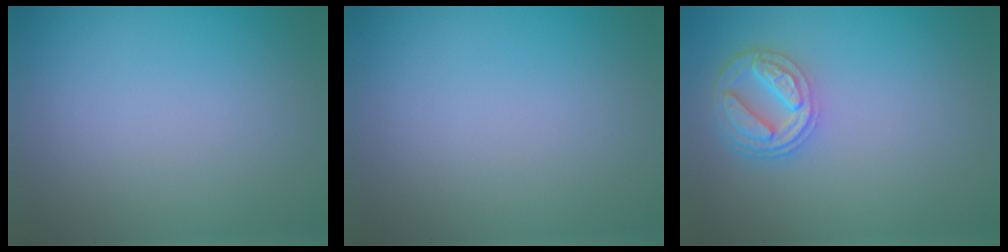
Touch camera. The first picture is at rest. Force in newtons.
{"total": 0.0}
{"total": 4.3, "press": 3.6, "slide": 2.3}